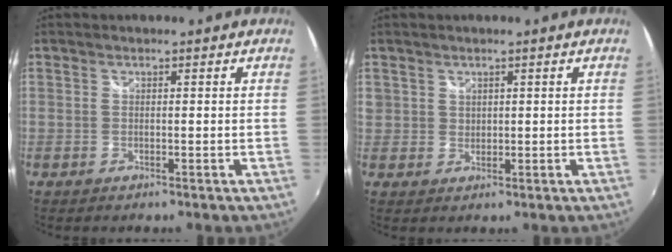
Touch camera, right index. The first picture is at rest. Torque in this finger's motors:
{"motor_torque": [0.36, 0.09, -0.01, 0.00]}